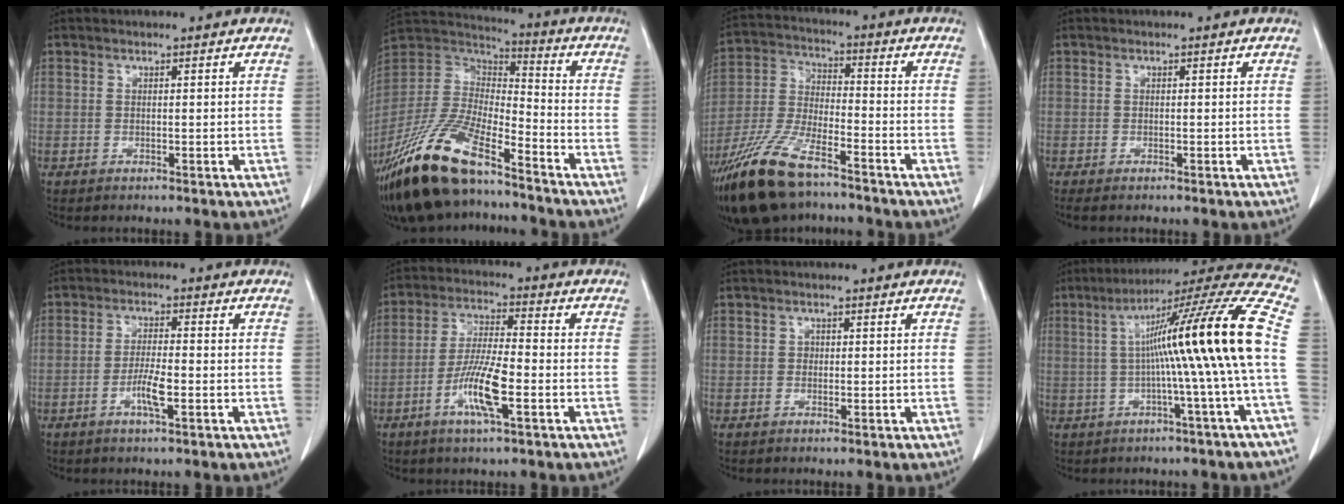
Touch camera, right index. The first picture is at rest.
{"total": 24.0, "force": [-16.5, 7.4, 15.8], "torque": [-0.365, -0.038, -0.308]}
{"total": 17.5, "force": [-12.3, 5.8, 11.0], "torque": [-0.256, -0.021, -0.231]}
{"total": 1.5, "force": [-0.8, 0.6, 1.1], "torque": [-0.029, 0.000, -0.010]}
{"total": 4.8, "force": [-1.7, 1.0, 4.4], "torque": [-0.085, 0.001, -0.030]}
{"total": 9.7, "force": [-3.6, 1.5, 8.8], "torque": [-0.173, -0.005, -0.068]}
{"total": 1.1, "force": [0.0, 1.0, 0.6], "torque": [-0.014, 0.009, 0.002]}
{"total": 20.0, "force": [0.4, -1.6, 19.9], "torque": [-0.281, 0.030, -0.007]}